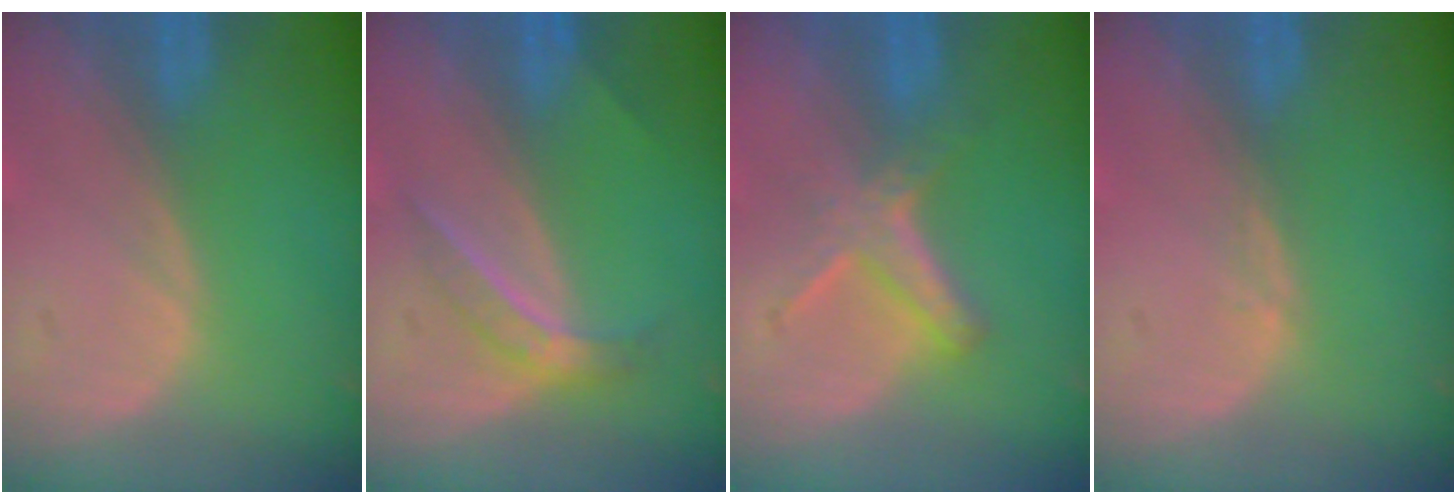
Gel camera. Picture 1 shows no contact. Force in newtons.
{"total": 4.6, "press": 4.1, "slide": 2.3}
{"total": 5.8, "press": 5.2, "slide": 2.7}
{"total": 0.6, "press": 0.4, "slide": 0.4}